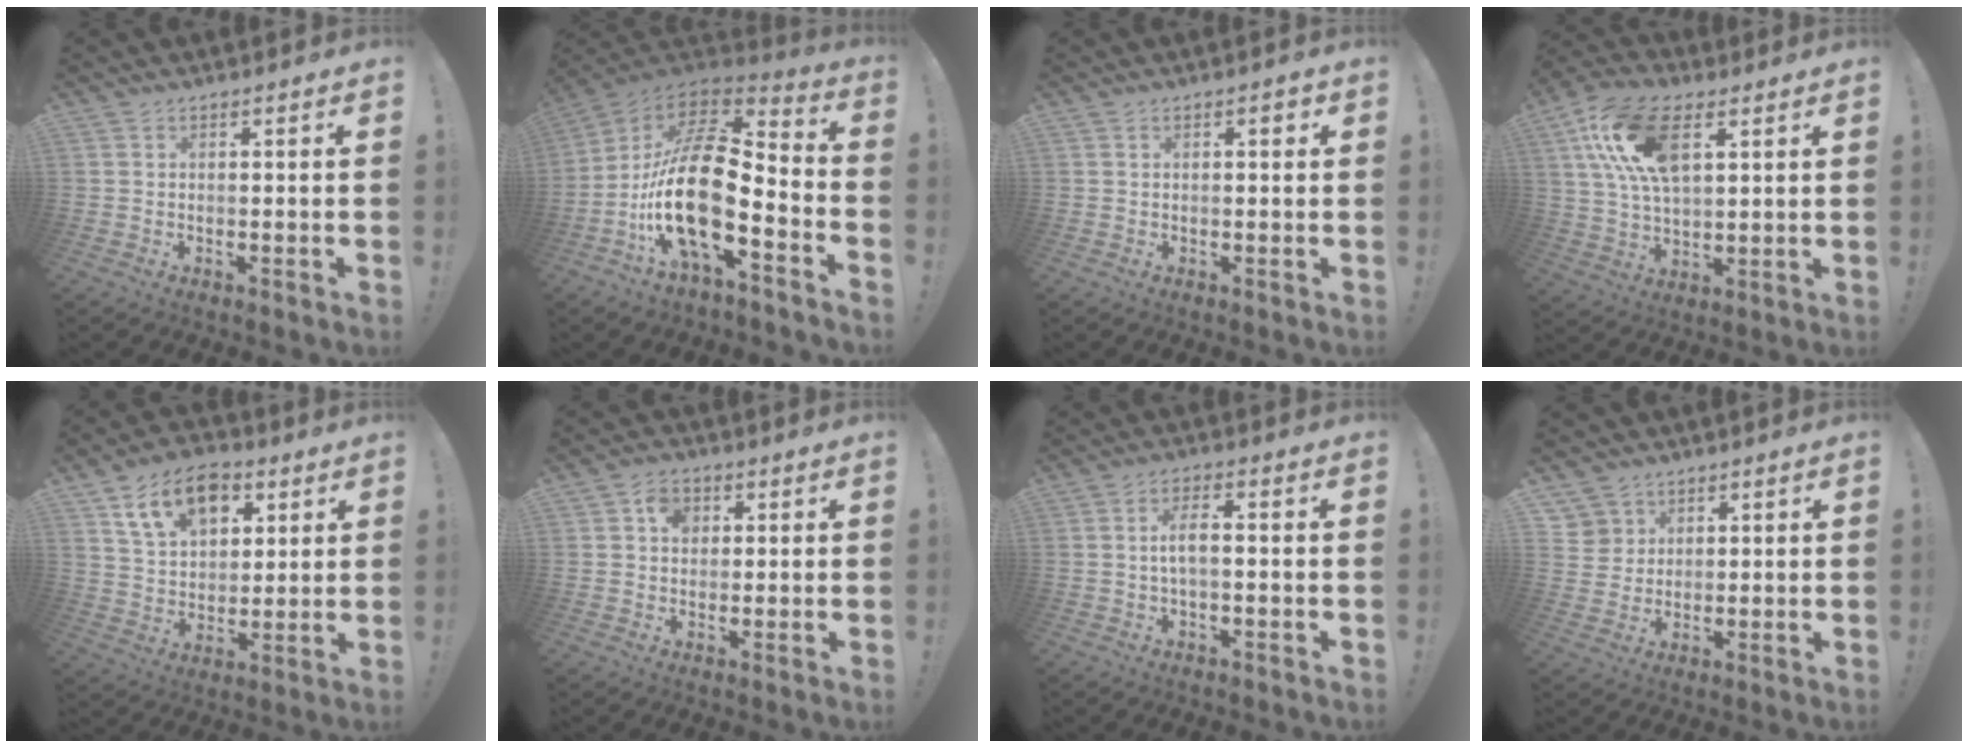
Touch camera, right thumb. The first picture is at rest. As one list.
[{"total": 22.2, "force": [-5.4, 8.3, 19.9], "torque": [-0.407, 0.016, -0.096]}, {"total": 1.4, "force": [0.5, 0.4, 1.2], "torque": [-0.010, -0.003, 0.005]}, {"total": 17.5, "force": [6.9, 9.6, 13.0], "torque": [-0.243, -0.009, 0.123]}, {"total": 15.2, "force": [7.7, 10.0, 8.5], "torque": [-0.129, -0.024, 0.142]}, {"total": 5.3, "force": [1.5, 4.3, 2.7], "torque": [-0.028, -0.001, 0.023]}, {"total": 4.8, "force": [-0.3, 1.3, 4.6], "torque": [-0.080, -0.001, -0.008]}, {"total": 5.4, "force": [3.3, 4.3, -0.1], "torque": [0.004, -0.026, 0.064]}]